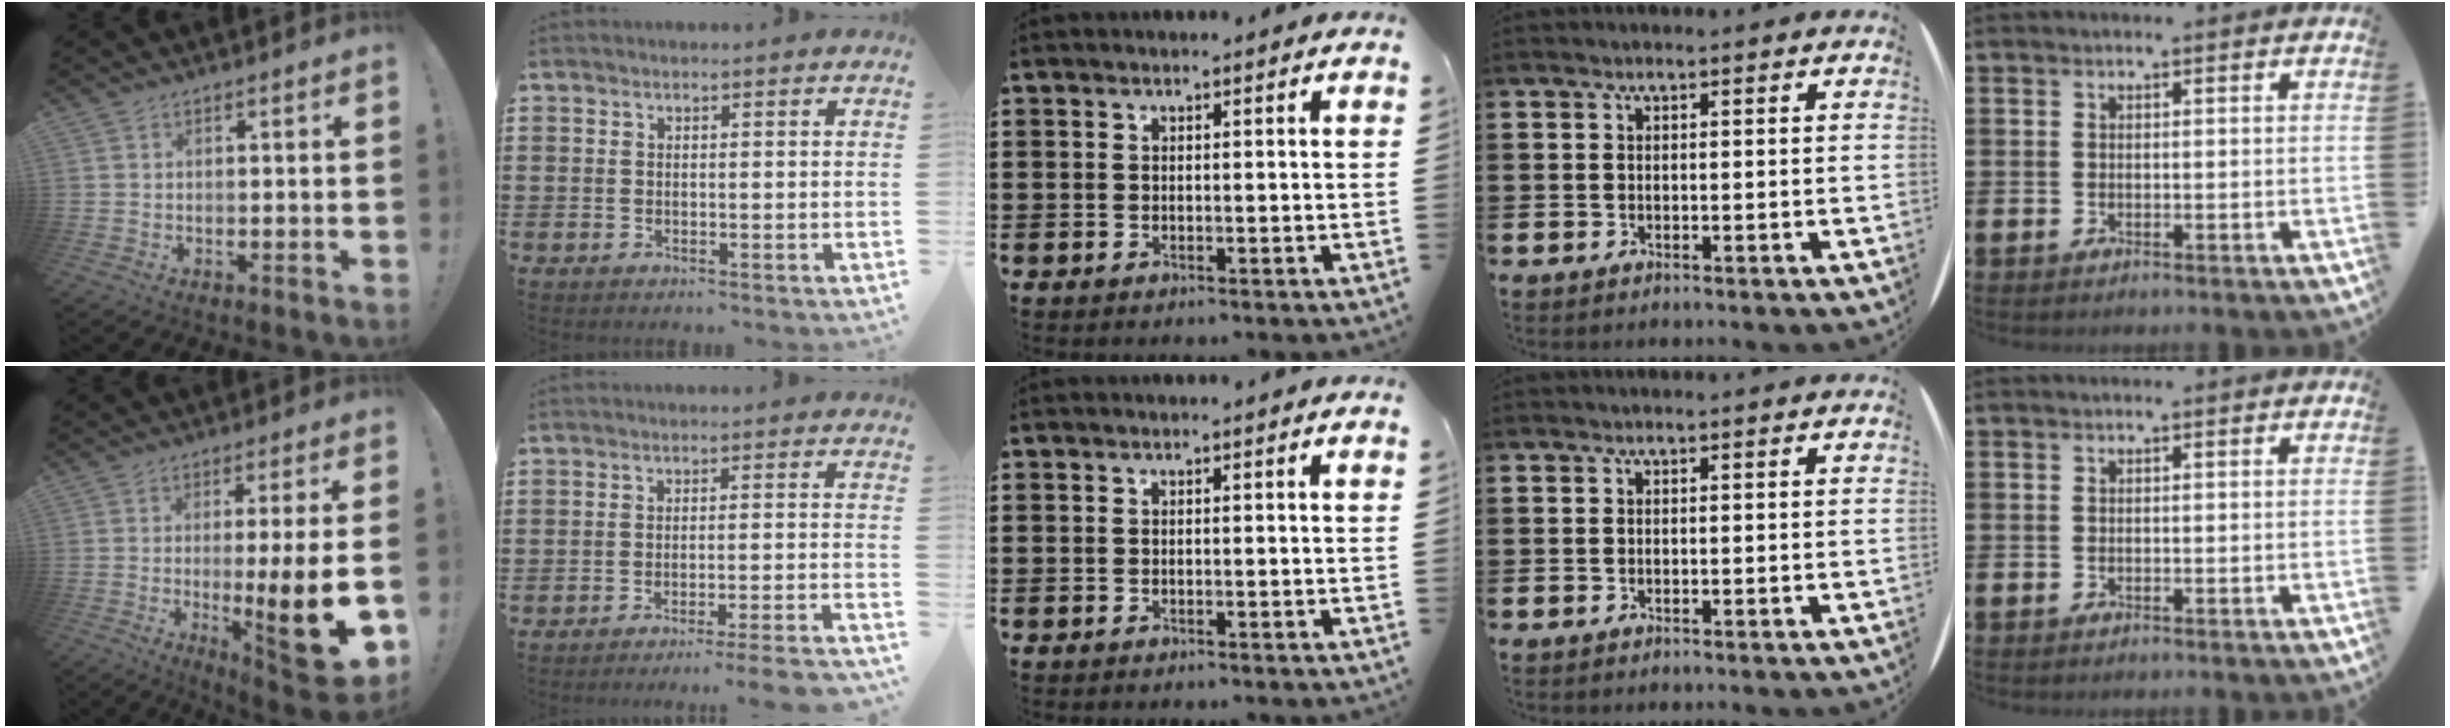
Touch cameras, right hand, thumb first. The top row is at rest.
{"thumb": {"total": 14.6, "force": [-2.5, 0.3, 14.4], "torque": [-0.203, -0.007, -0.029]}, "index": {"total": 4.0, "force": [-3.6, -0.7, 1.6], "torque": [-0.026, -0.012, -0.070]}}